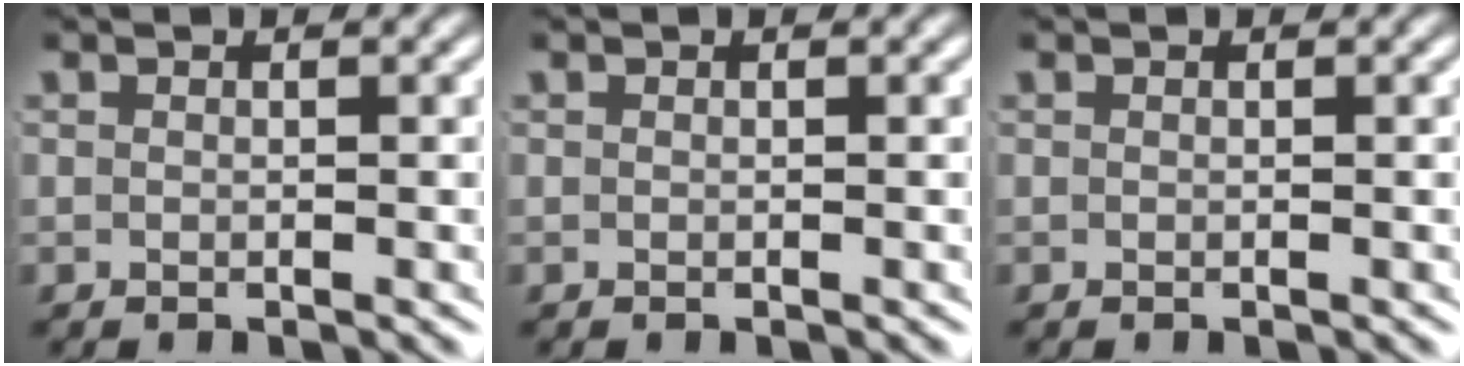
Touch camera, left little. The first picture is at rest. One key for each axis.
{"total": 0.0}
{"total": 0.0}